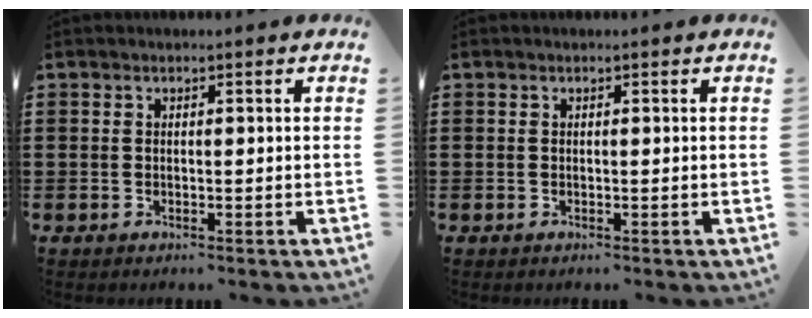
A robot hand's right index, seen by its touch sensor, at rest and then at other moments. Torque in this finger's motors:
{"motor_torque": [0.00, 0.00, 0.00, 0.00]}